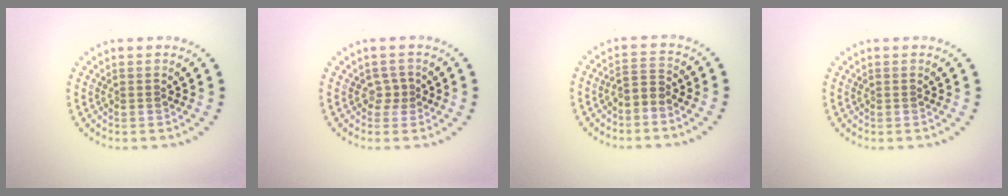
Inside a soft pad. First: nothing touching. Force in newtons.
{"total": 1.1, "press": 0.7, "slide": 0.7}
{"total": 2.1, "press": 1.5, "slide": 1.4}
{"total": 0.0}